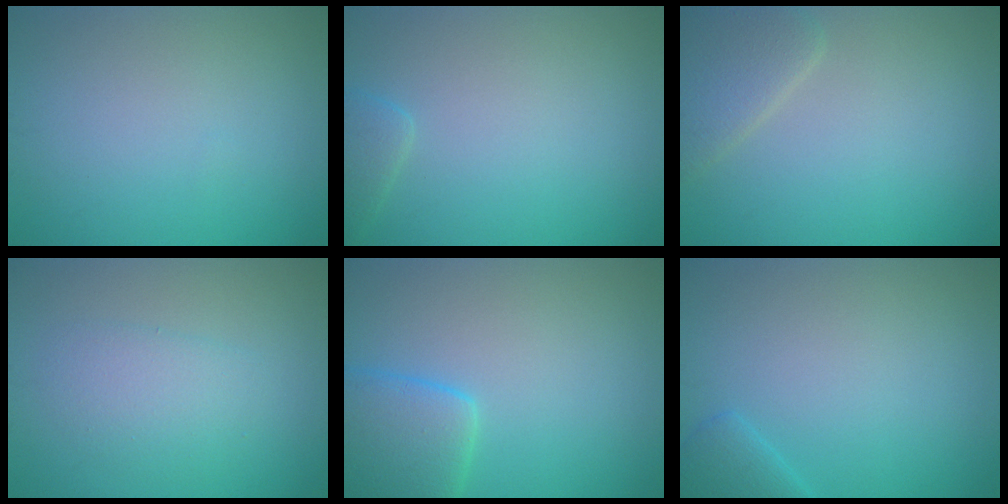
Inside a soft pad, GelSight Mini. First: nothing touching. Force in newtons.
{"total": 1.5, "press": 1.5, "slide": 0.1}
{"total": 3.0, "press": 3.0, "slide": 0.3}
{"total": 2.6, "press": 2.6, "slide": 0.2}
{"total": 5.0, "press": 5.0, "slide": 0.3}
{"total": 2.0, "press": 2.0, "slide": 0.1}